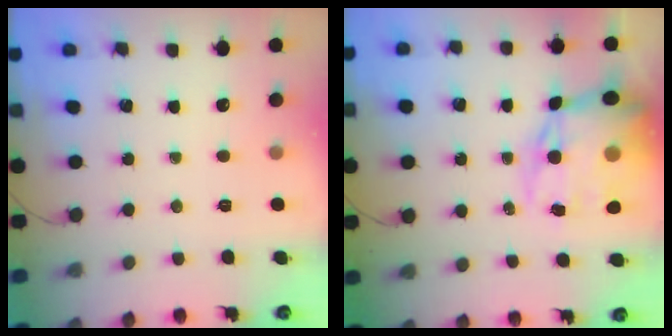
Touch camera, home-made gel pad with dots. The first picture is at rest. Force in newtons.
{"total": 20.0, "press": 19.6, "slide": 4.3}